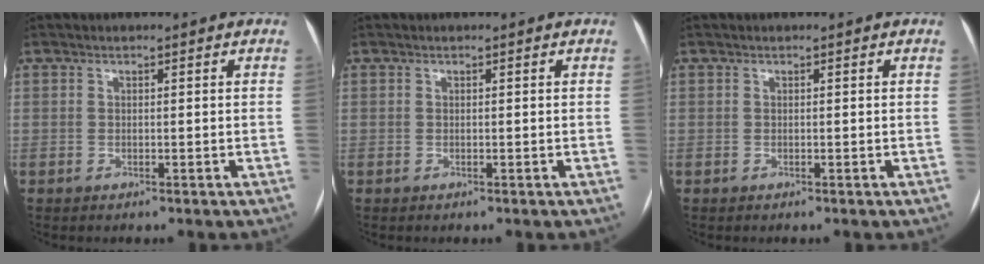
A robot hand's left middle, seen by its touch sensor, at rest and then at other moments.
{"total": 0.0}
{"total": 0.0}